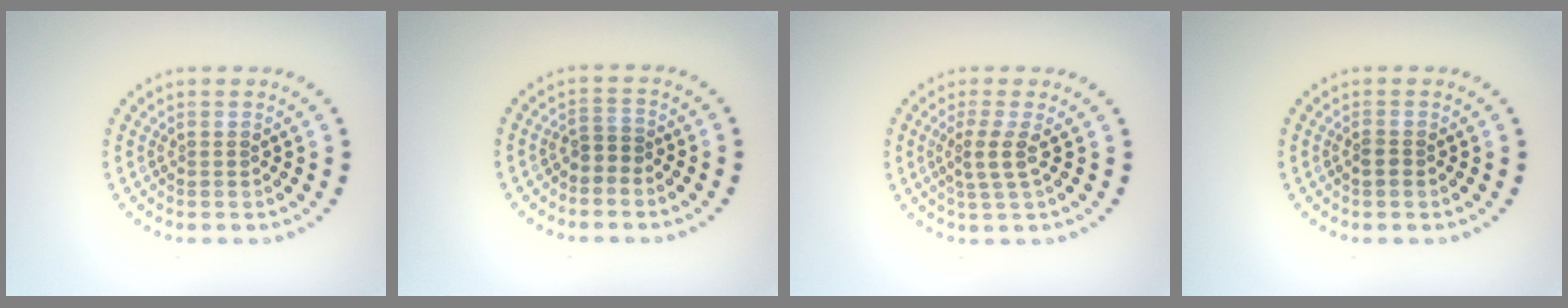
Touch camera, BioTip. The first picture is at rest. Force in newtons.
{"total": 1.5, "press": 1.2, "slide": 1.0}
{"total": 2.2, "press": 1.7, "slide": 1.4}
{"total": 1.0, "press": 0.8, "slide": 0.5}